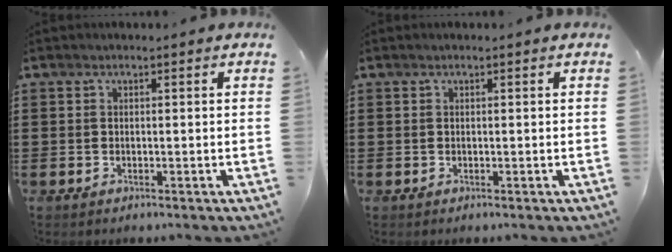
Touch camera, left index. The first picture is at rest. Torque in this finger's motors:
{"motor_torque": [0.03, -0.04, -0.04, -0.01]}